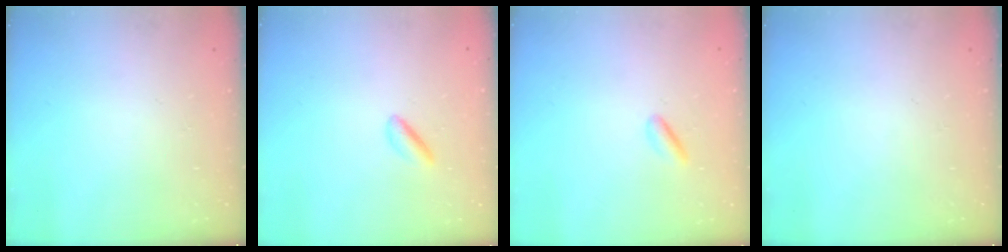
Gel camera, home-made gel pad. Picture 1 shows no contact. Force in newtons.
{"total": 2.1, "press": 2.0, "slide": 0.8}
{"total": 2.5, "press": 2.4, "slide": 0.7}
{"total": 0.0}